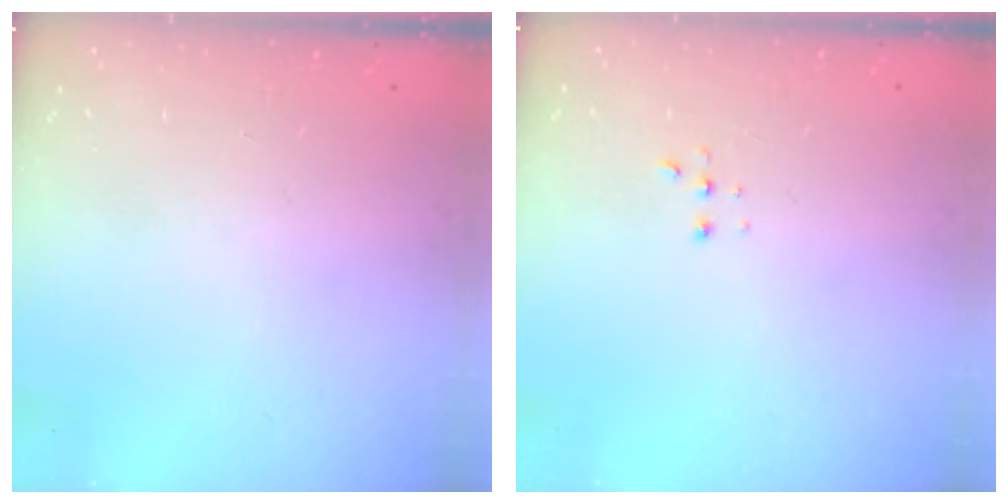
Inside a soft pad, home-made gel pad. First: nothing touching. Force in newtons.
{"total": 2.2, "press": 2.2, "slide": 0.5}